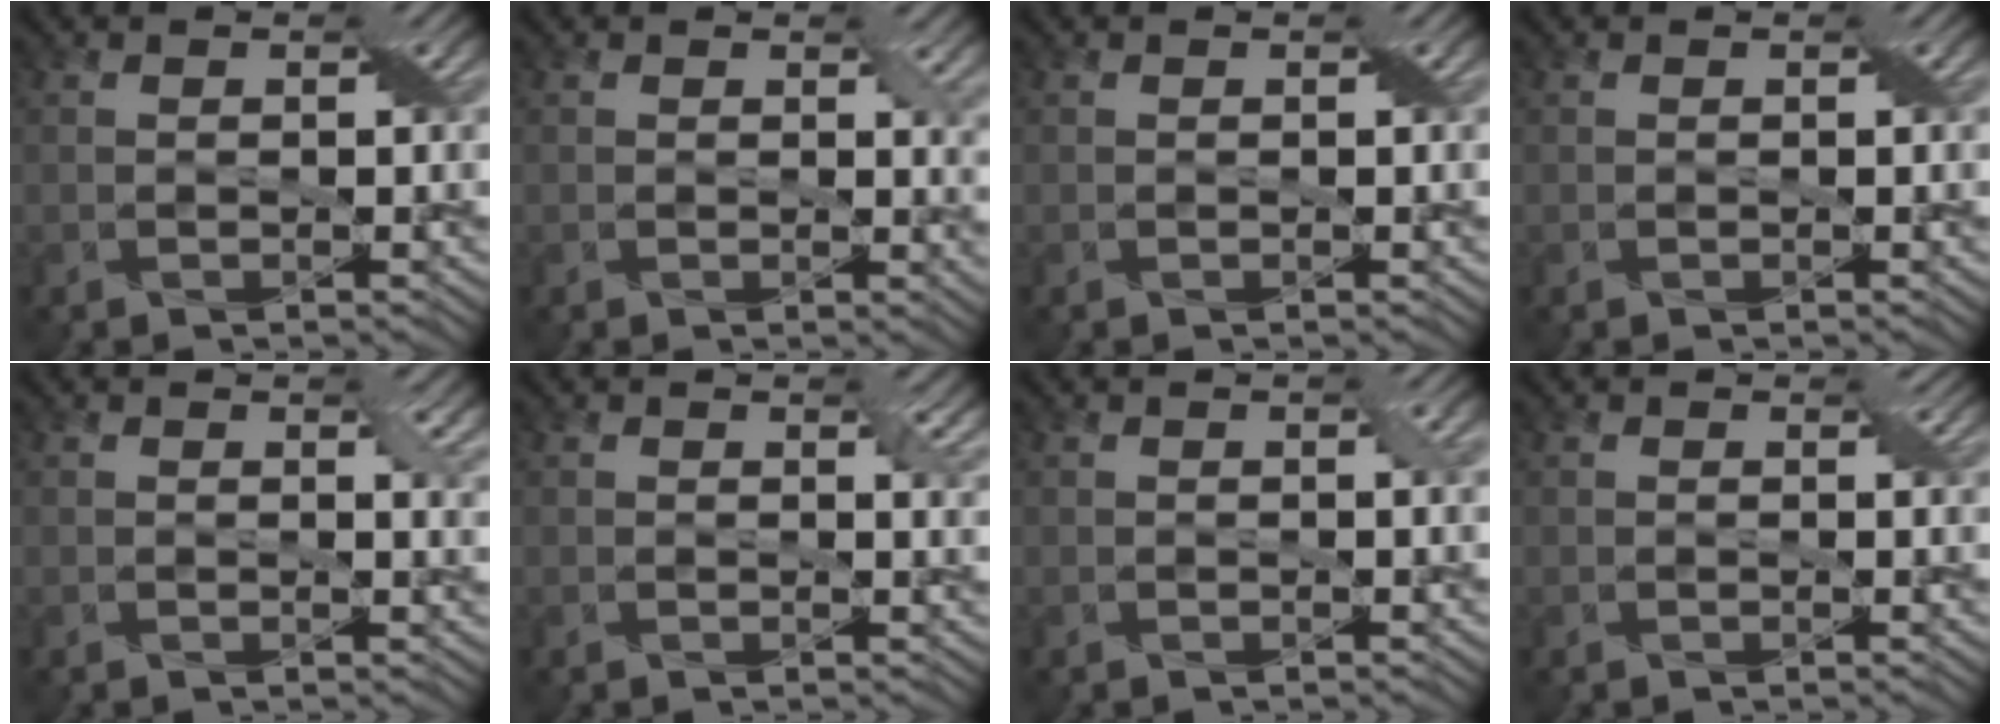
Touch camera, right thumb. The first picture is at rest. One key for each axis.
{"total": 2.1, "fx": 1.1, "fy": 0.9, "fz": 1.6, "tx": -0.027, "ty": -0.007, "tz": 0.020}
{"total": 0.0}
{"total": 0.0}
{"total": 2.0, "fx": 1.1, "fy": 0.6, "fz": 1.5, "tx": -0.023, "ty": -0.004, "tz": 0.021}
{"total": 1.7, "fx": 1.1, "fy": 0.5, "fz": 1.2, "tx": -0.020, "ty": -0.005, "tz": 0.020}
{"total": 0.7, "fx": 0.2, "fy": 0.0, "fz": 0.7, "tx": -0.011, "ty": 0.004, "tz": 0.001}
{"total": 0.7, "fx": 0.5, "fy": 0.4, "fz": 0.3, "tx": -0.004, "ty": -0.002, "tz": 0.008}